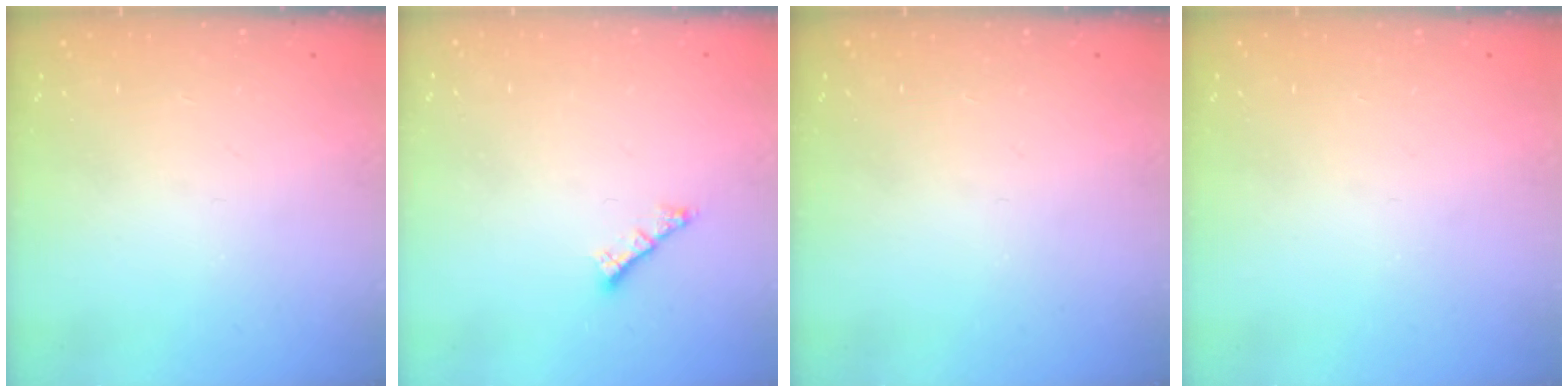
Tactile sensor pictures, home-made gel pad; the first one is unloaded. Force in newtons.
{"total": 1.2, "press": 1.2, "slide": 0.3}
{"total": 0.0}
{"total": 0.0}